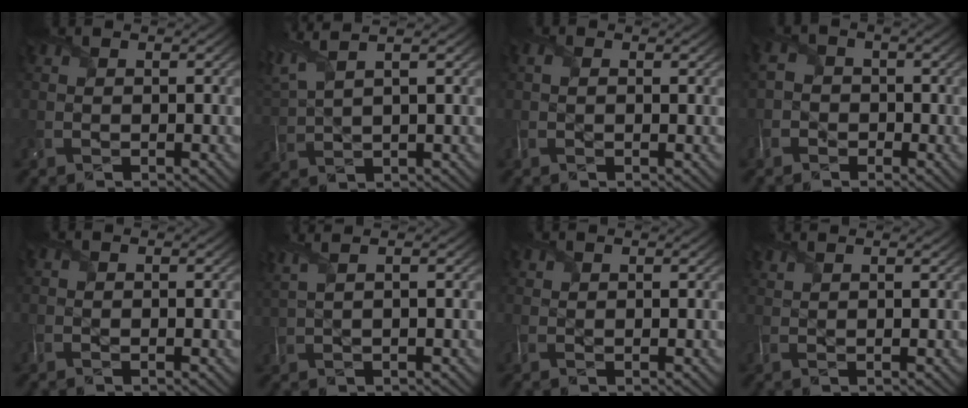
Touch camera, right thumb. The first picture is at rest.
{"total": 6.9, "force": [4.2, 1.9, 5.2], "torque": [-0.144, 0.026, 0.083]}
{"total": 1.5, "force": [0.2, 0.9, 1.2], "torque": [-0.032, -0.001, 0.001]}
{"total": 2.7, "force": [-1.4, 2.1, 0.8], "torque": [-0.025, -0.003, -0.036]}
{"total": 1.0, "force": [0.4, 0.6, 0.8], "torque": [-0.022, -0.001, 0.007]}
{"total": 4.5, "force": [2.7, 1.2, 3.4], "torque": [-0.074, 0.023, 0.029]}
{"total": 1.5, "force": [1.3, 0.4, 0.7], "torque": [-0.024, 0.004, 0.028]}
{"total": 2.7, "force": [2.1, 0.6, 1.6], "torque": [-0.031, 0.006, 0.029]}